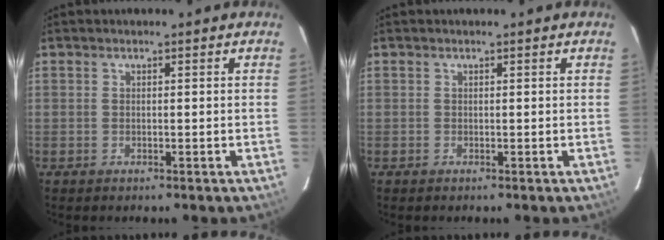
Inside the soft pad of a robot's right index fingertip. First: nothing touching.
{"total": 0.0}